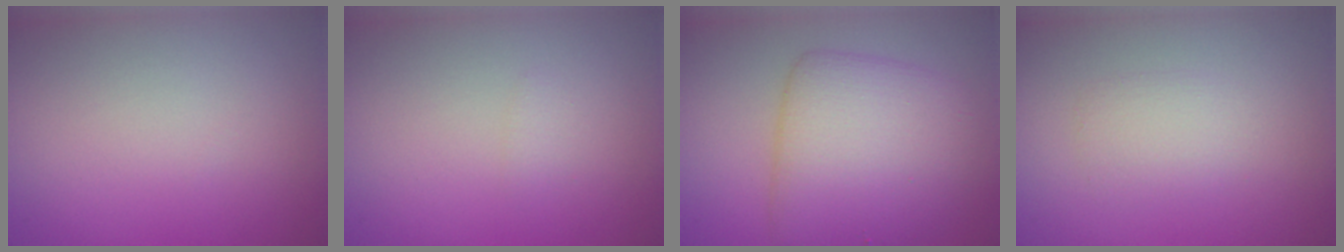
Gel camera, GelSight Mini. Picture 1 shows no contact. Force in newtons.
{"total": 0.5, "press": 0.5, "slide": 0.0}
{"total": 6.8, "press": 6.8, "slide": 0.2}
{"total": 1.6, "press": 1.6, "slide": 0.0}